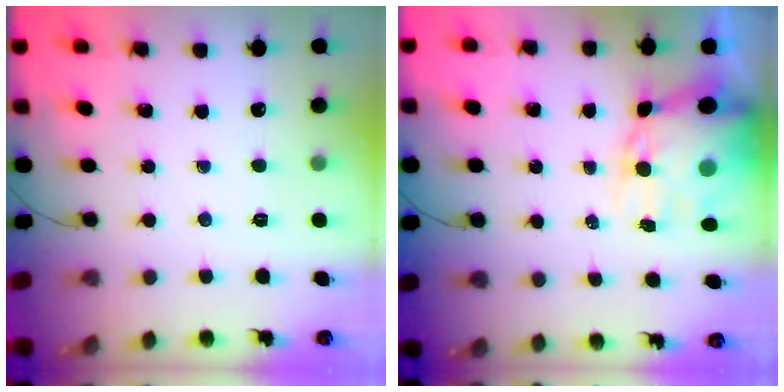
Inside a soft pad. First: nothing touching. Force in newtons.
{"total": 12.5, "press": 12.1, "slide": 3.3}